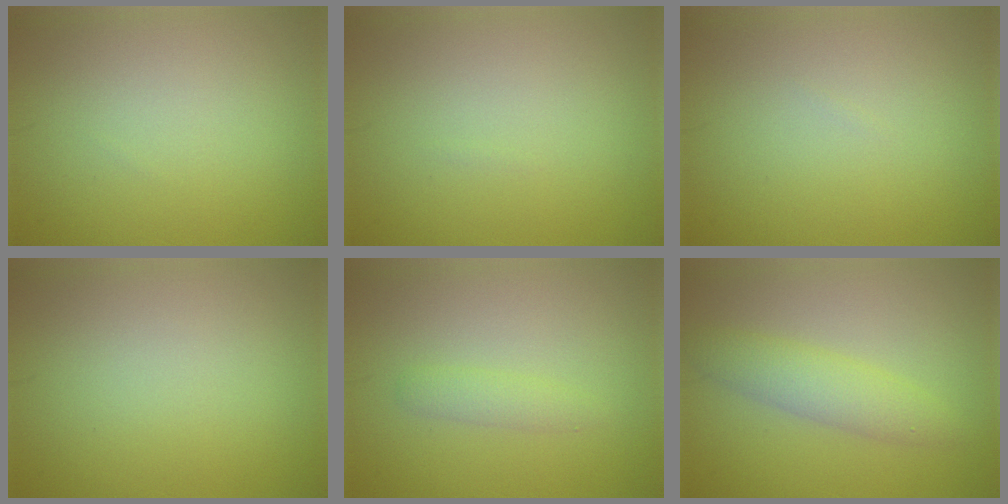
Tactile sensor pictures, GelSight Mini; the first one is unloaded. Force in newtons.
{"total": 0.0}
{"total": 0.0}
{"total": 0.0}
{"total": 1.3, "press": 1.3, "slide": 0.0}
{"total": 3.3, "press": 3.3, "slide": 0.1}